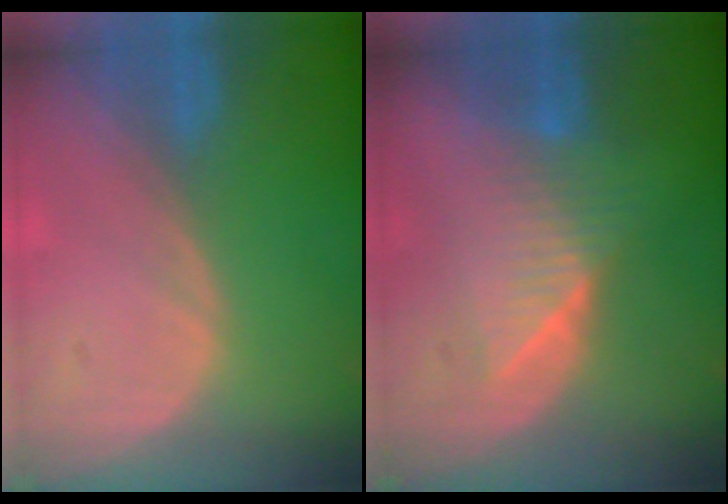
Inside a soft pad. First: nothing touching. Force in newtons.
{"total": 6.6, "press": 6.6, "slide": 0.5}